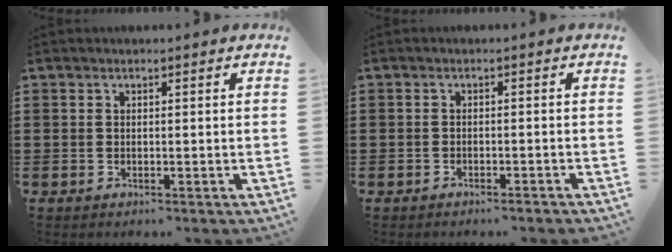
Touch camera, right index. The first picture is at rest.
{"total": 1.6, "force": [-1.5, 0.0, 0.3], "torque": [-0.007, 0.003, -0.032]}